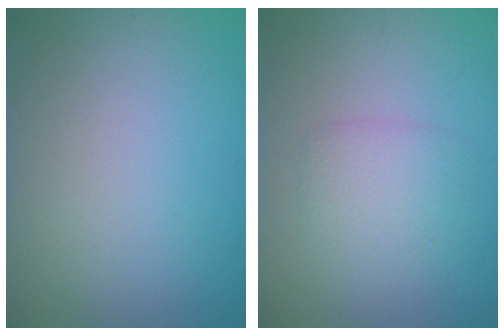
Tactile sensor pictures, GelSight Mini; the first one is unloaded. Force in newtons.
{"total": 2.5, "press": 2.5, "slide": 0.3}